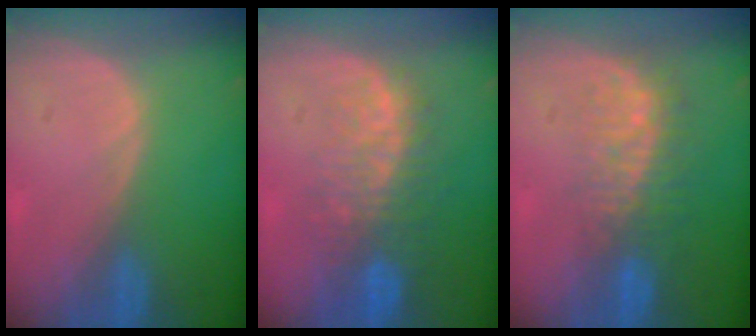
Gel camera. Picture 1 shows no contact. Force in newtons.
{"total": 9.5, "press": 8.2, "slide": 4.8}
{"total": 8.3, "press": 7.4, "slide": 3.7}